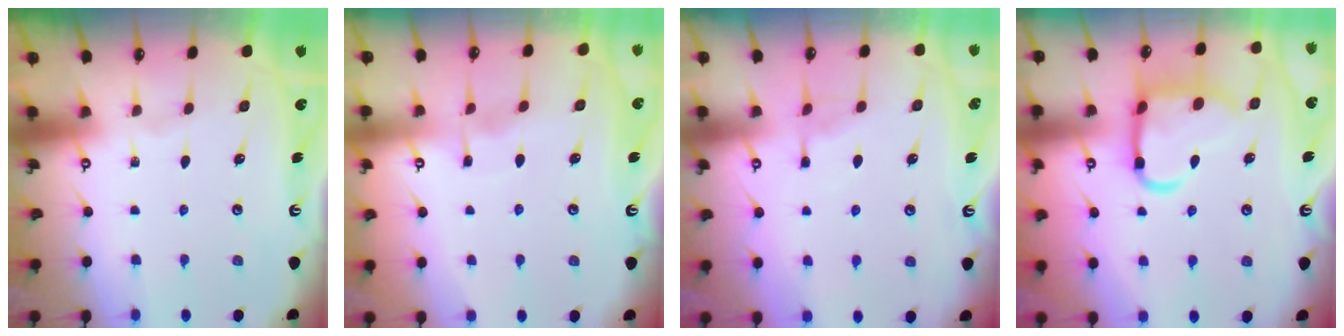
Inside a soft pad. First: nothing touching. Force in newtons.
{"total": 3.6, "press": 3.6, "slide": 0.5}
{"total": 4.6, "press": 4.5, "slide": 0.4}
{"total": 14.1, "press": 14.1, "slide": 1.6}